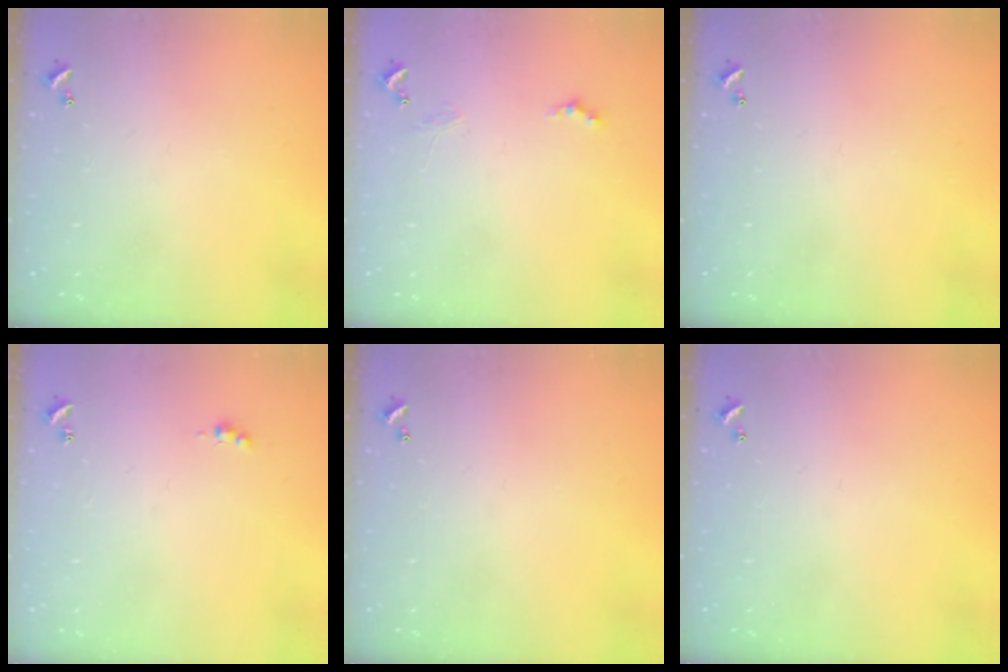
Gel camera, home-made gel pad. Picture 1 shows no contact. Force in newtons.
{"total": 0.0}
{"total": 0.0}
{"total": 1.1, "press": 1.1, "slide": 0.3}
{"total": 0.0}
{"total": 0.0}